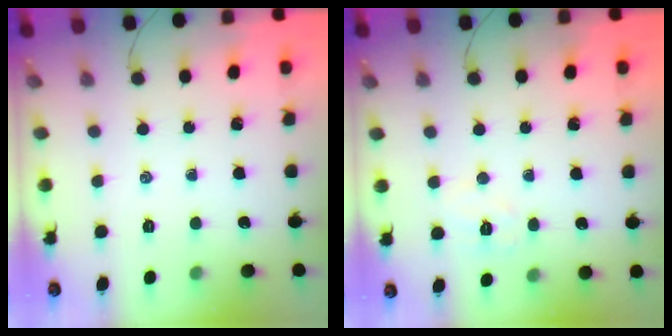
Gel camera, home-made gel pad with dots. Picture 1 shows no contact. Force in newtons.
{"total": 5.8, "press": 5.7, "slide": 1.2}